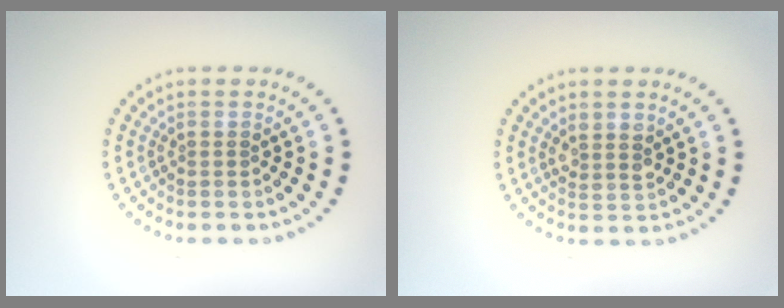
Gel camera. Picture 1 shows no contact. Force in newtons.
{"total": 1.7, "press": 1.5, "slide": 0.9}